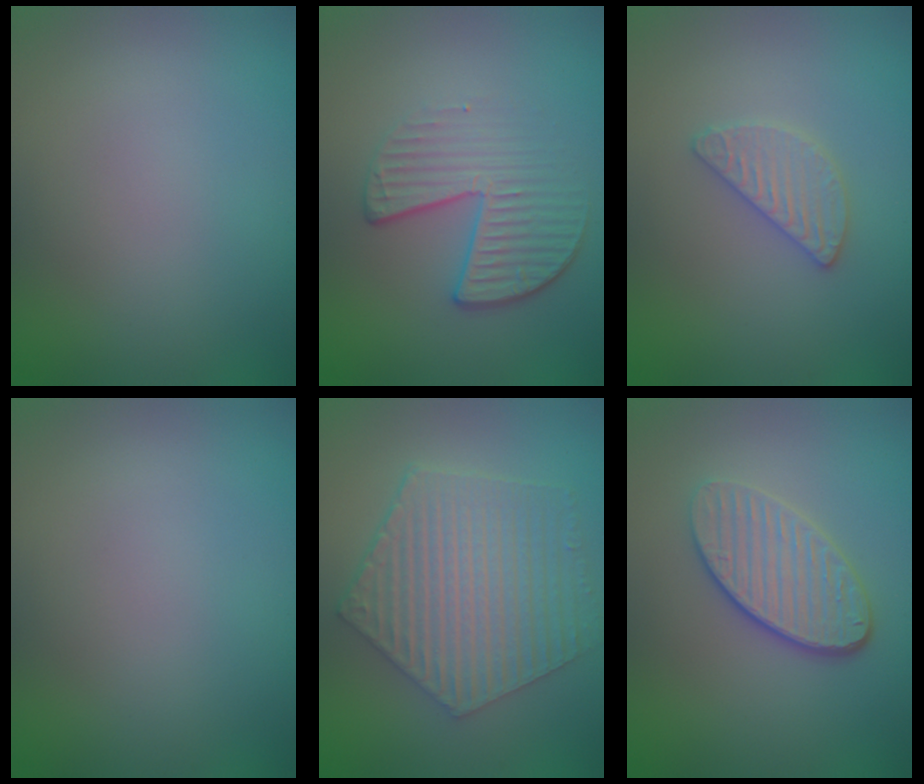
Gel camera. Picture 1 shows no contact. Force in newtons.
{"total": 3.9, "press": 3.0, "slide": 2.6}
{"total": 2.4, "press": 2.3, "slide": 0.3}
{"total": 0.0}
{"total": 6.3, "press": 4.8, "slide": 4.1}
{"total": 4.0, "press": 3.3, "slide": 2.3}